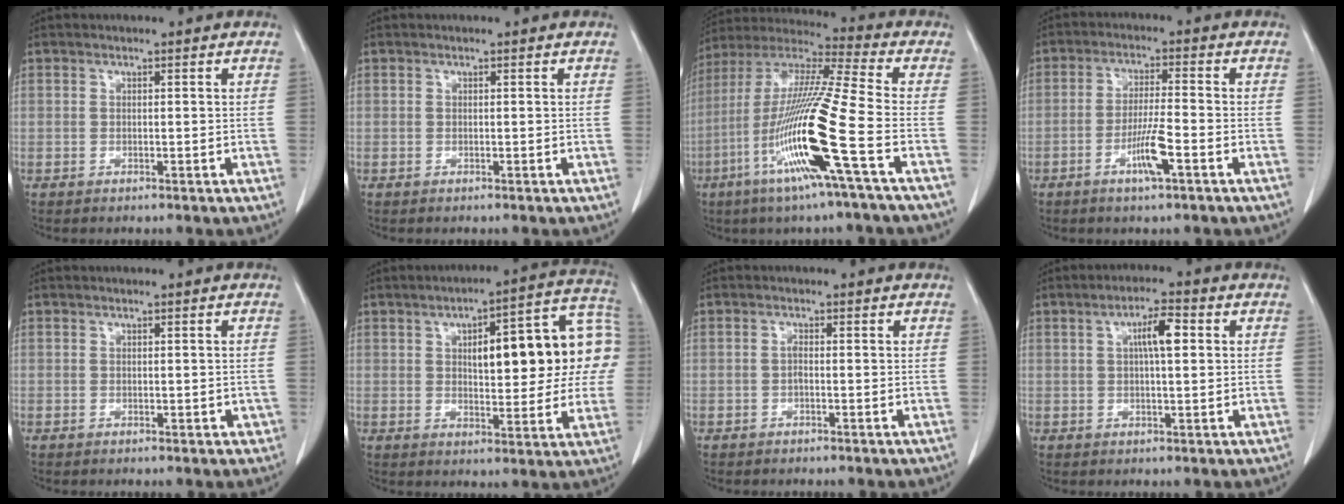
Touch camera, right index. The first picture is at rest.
{"total": 0.0}
{"total": 19.0, "force": [-6.7, -1.1, 17.8], "torque": [-0.368, -0.025, -0.140]}
{"total": 5.9, "force": [-2.7, 0.2, 5.3], "torque": [-0.101, -0.007, -0.051]}
{"total": 1.3, "force": [-0.3, 0.8, 1.0], "torque": [-0.010, 0.005, 0.001]}
{"total": 18.2, "force": [2.7, 5.7, 17.1], "torque": [-0.225, 0.042, 0.038]}
{"total": 0.9, "force": [-0.3, 0.1, 0.8], "torque": [-0.017, 0.002, -0.007]}
{"total": 5.0, "force": [1.2, 0.9, 4.7], "torque": [-0.084, 0.009, 0.019]}